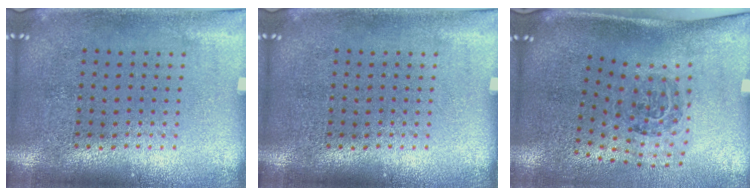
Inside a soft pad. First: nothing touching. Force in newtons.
{"total": 0.0}
{"total": 1.8, "press": 1.2, "slide": 1.4}